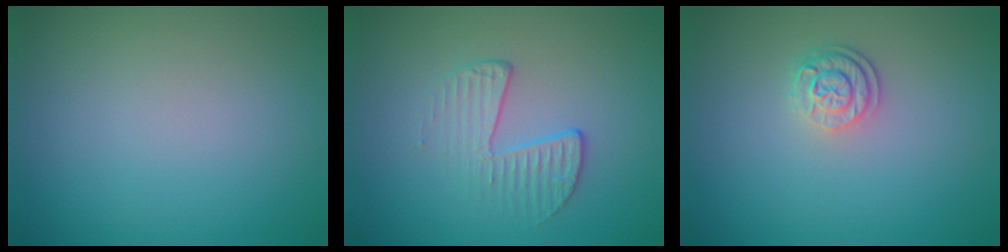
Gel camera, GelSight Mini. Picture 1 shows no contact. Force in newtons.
{"total": 2.2, "press": 1.3, "slide": 1.8}
{"total": 2.5, "press": 1.9, "slide": 1.6}